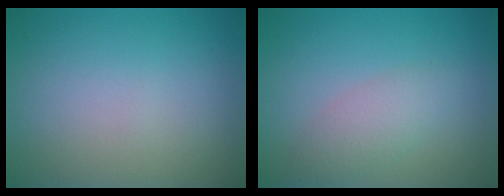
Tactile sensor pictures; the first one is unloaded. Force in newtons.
{"total": 2.6, "press": 2.6, "slide": 0.1}